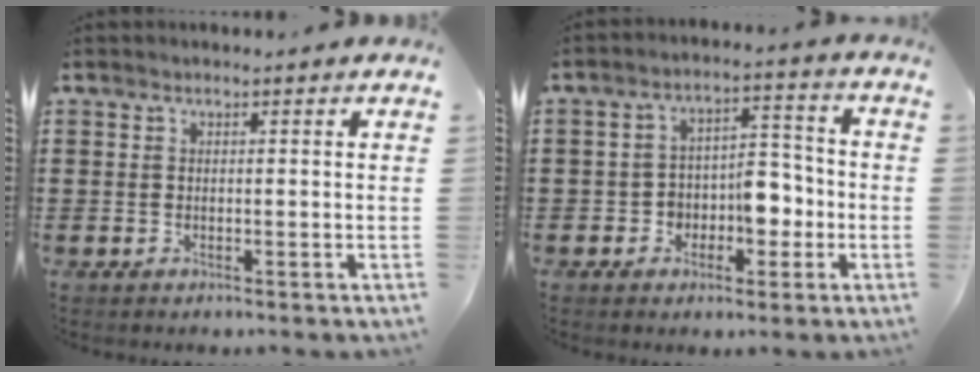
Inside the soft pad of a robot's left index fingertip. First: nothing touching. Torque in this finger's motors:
{"motor_torque": [1.16, 0.52, 0.39, 0.10]}